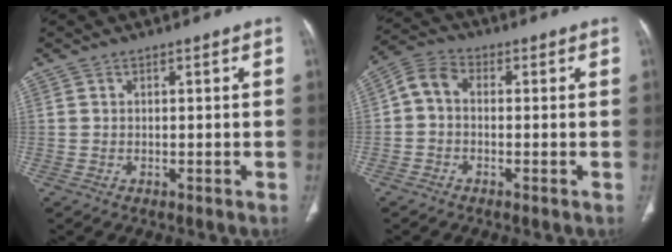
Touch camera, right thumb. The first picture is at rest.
{"total": 5.1, "force": [-0.3, 3.5, 3.6], "torque": [-0.062, 0.018, -0.020]}